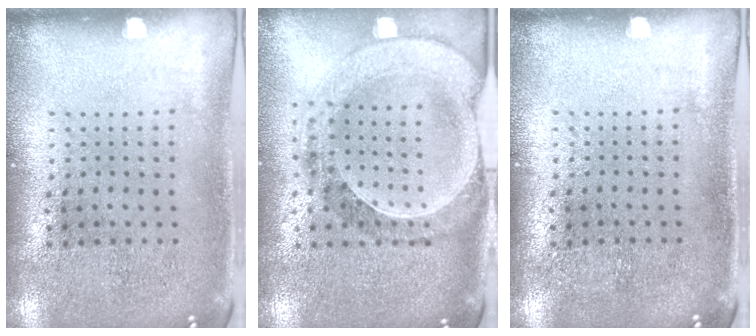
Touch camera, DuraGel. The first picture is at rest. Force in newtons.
{"total": 1.5, "press": 1.5, "slide": 0.3}
{"total": 0.0}